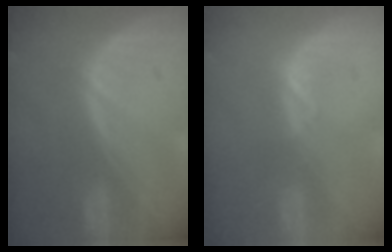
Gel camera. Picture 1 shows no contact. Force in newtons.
{"total": 1.1, "press": 1.0, "slide": 0.4}